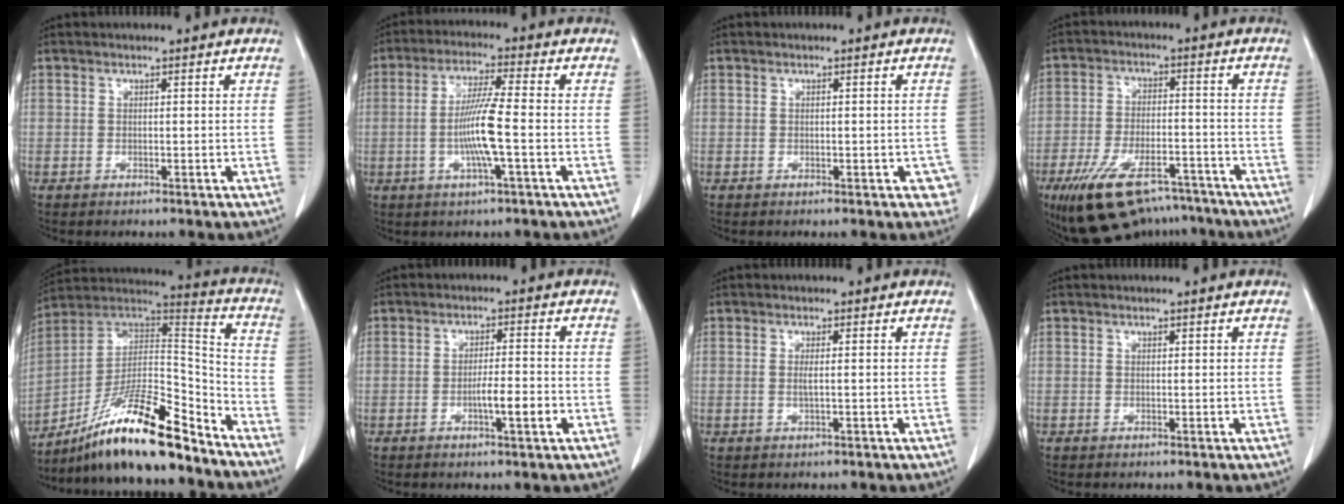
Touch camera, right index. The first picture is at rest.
{"total": 8.1, "force": [-1.6, -0.3, 7.9], "torque": [-0.155, -0.002, -0.033]}
{"total": 2.1, "force": [-1.0, 1.0, 1.5], "torque": [-0.003, 0.002, -0.012]}
{"total": 14.7, "force": [-10.7, 5.9, 8.1], "torque": [-0.149, 0.003, -0.177]}
{"total": 19.6, "force": [-14.7, 2.8, 12.7], "torque": [-0.224, 0.016, -0.259]}
{"total": 4.4, "force": [-1.5, 0.3, 4.1], "torque": [-0.064, -0.001, -0.024]}
{"total": 1.2, "force": [-0.1, 0.0, 1.1], "torque": [-0.027, -0.002, -0.003]}
{"total": 0.0}